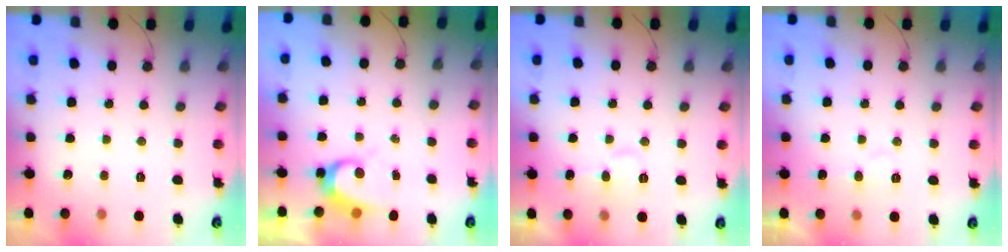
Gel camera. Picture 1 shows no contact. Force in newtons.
{"total": 5.5, "press": 5.5, "slide": 0.3}
{"total": 6.1, "press": 6.1, "slide": 0.6}
{"total": 5.9, "press": 5.9, "slide": 0.4}